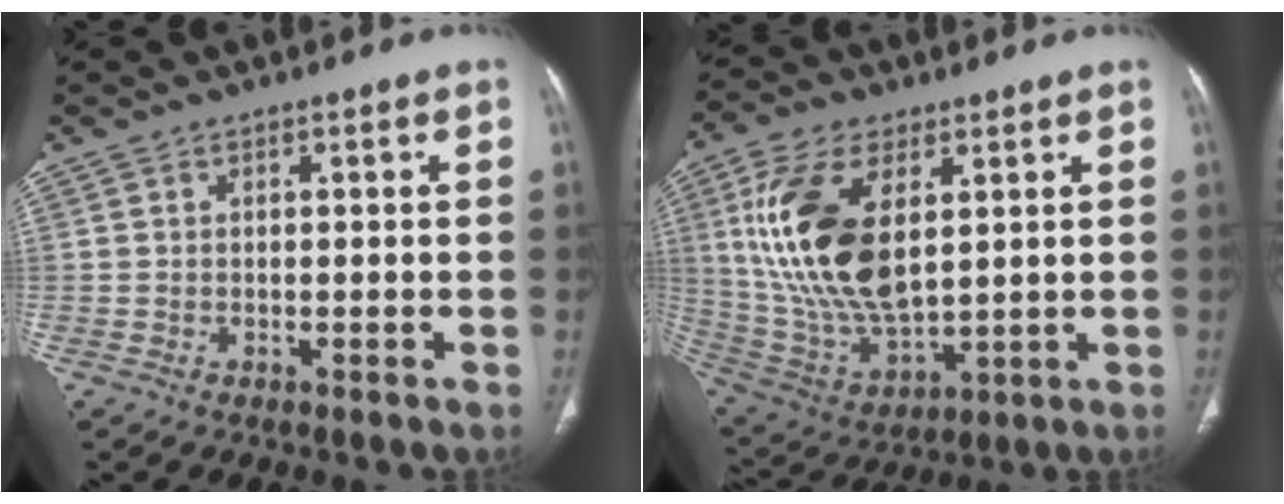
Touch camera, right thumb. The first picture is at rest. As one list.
[{"total": 19.4, "force": [4.8, 10.1, 15.8], "torque": [-0.307, -0.020, 0.100]}]